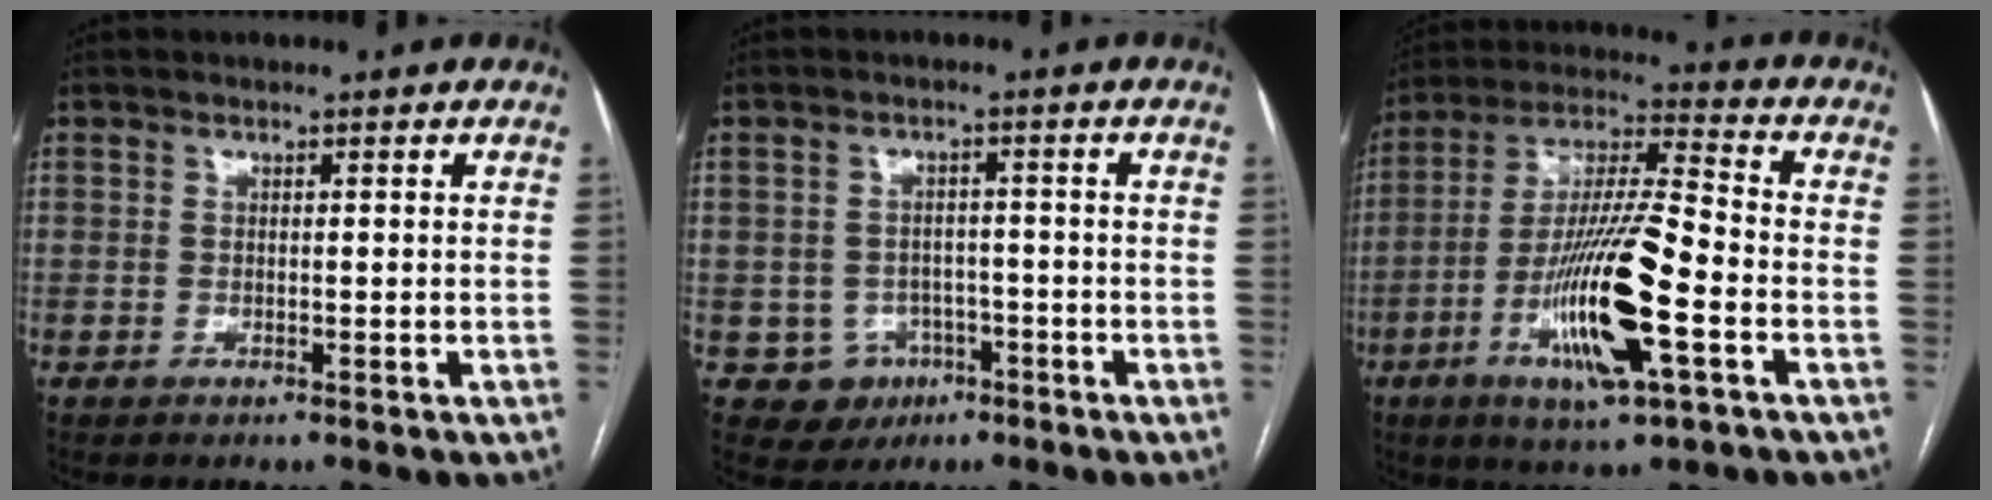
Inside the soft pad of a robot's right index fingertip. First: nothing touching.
{"total": 5.4, "force": [-2.1, 4.9, 0.8], "torque": [-0.006, 0.010, -0.022]}
{"total": 17.3, "force": [-5.8, 2.0, 16.2], "torque": [-0.315, -0.011, -0.102]}